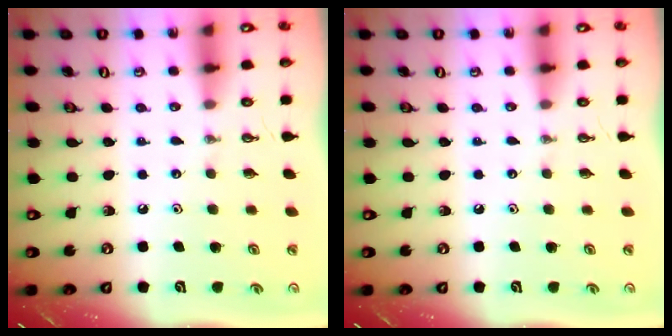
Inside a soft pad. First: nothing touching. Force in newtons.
{"total": 0.0}